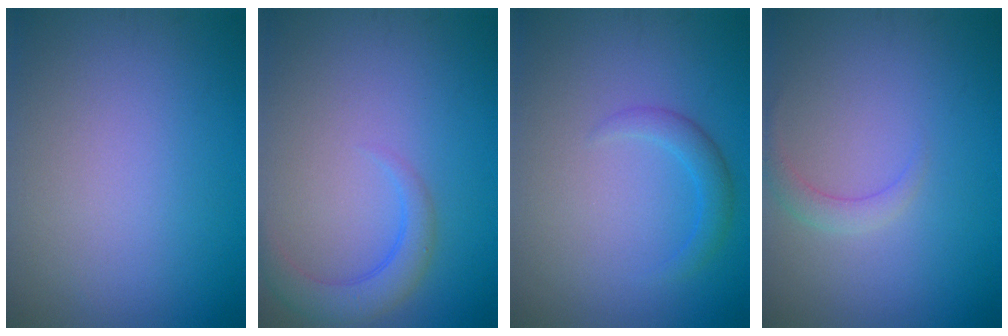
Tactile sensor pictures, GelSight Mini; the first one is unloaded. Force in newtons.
{"total": 3.0, "press": 3.0, "slide": 0.3}
{"total": 1.9, "press": 1.9, "slide": 0.1}
{"total": 1.5, "press": 1.5, "slide": 0.1}